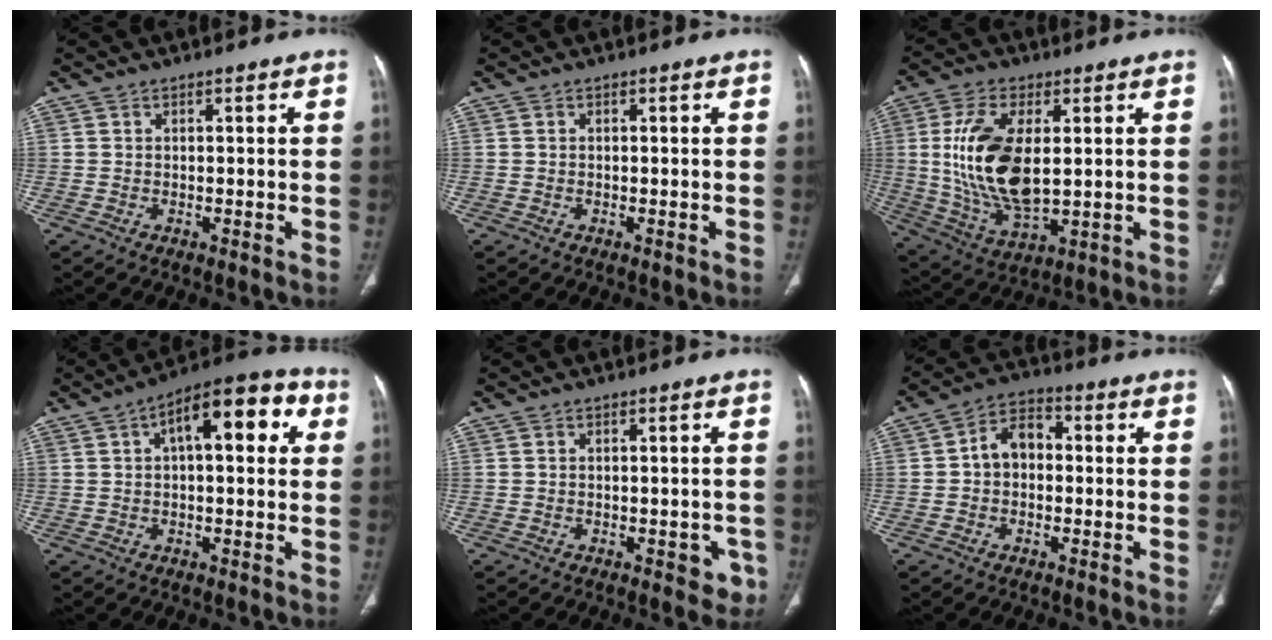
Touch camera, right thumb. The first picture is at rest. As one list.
[{"total": 0.0}, {"total": 17.1, "force": [2.0, 8.4, 14.7], "torque": [-0.293, -0.017, 0.048]}, {"total": 13.7, "force": [3.8, 6.0, 11.7], "torque": [-0.137, 0.032, 0.048]}, {"total": 3.8, "force": [-1.7, 2.1, 2.7], "torque": [-0.008, 0.004, -0.017]}, {"total": 7.1, "force": [0.0, 5.3, 4.8], "torque": [-0.062, 0.025, -0.013]}]